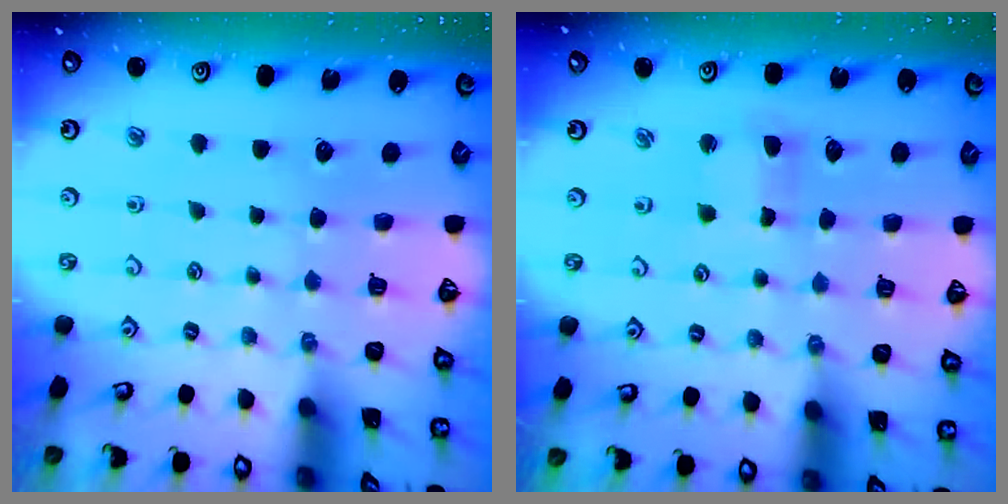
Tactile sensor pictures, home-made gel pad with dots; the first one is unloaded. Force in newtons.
{"total": 2.2, "press": 2.1, "slide": 0.5}